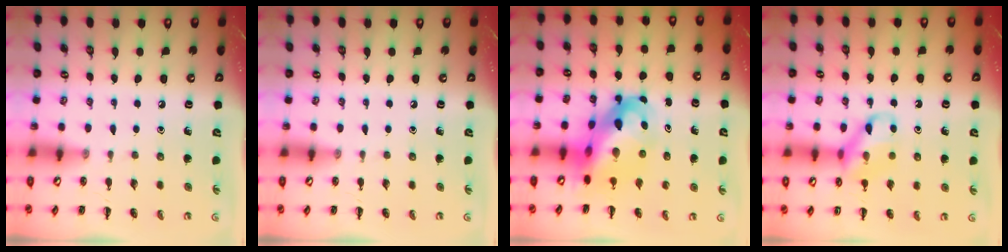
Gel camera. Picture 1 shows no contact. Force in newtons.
{"total": 0.0}
{"total": 12.3, "press": 11.9, "slide": 3.1}
{"total": 13.0, "press": 12.9, "slide": 1.5}